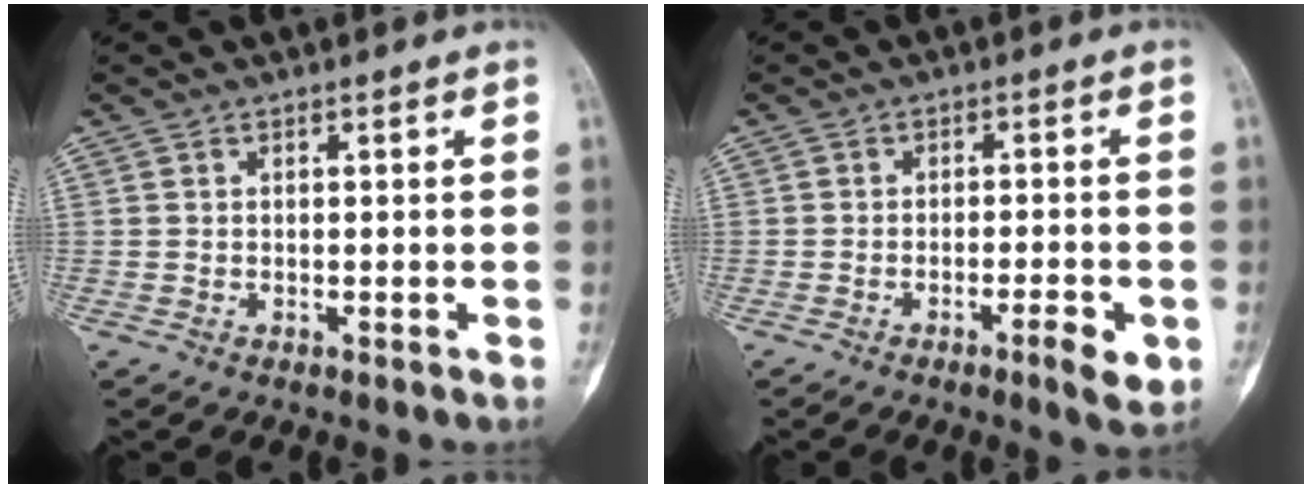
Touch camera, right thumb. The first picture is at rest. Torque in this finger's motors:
{"motor_torque": [0.10, 0.12, 0.16, 0.37, 0.03]}